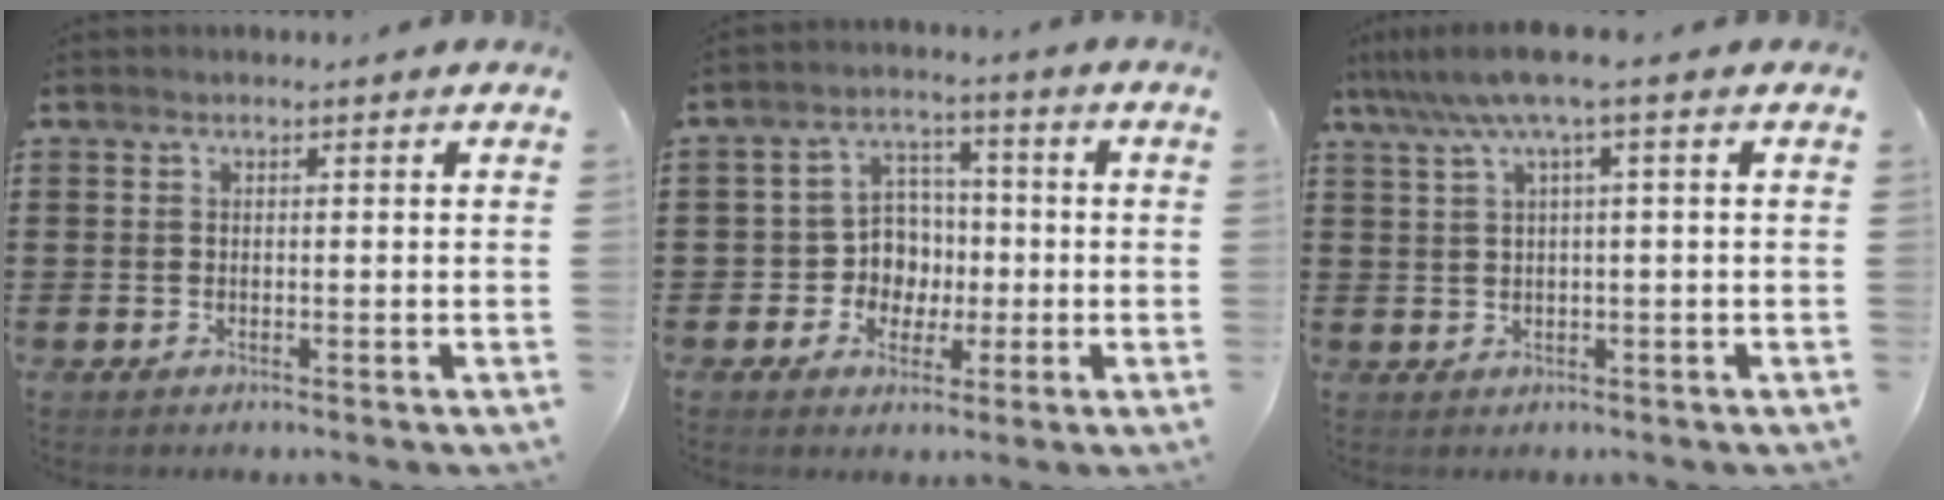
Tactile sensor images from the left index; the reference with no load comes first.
{"total": 6.1, "force": [-0.5, 5.8, 1.8], "torque": [-0.056, 0.013, -0.008]}
{"total": 4.7, "force": [1.6, 0.0, 4.4], "torque": [-0.096, -0.005, 0.021]}